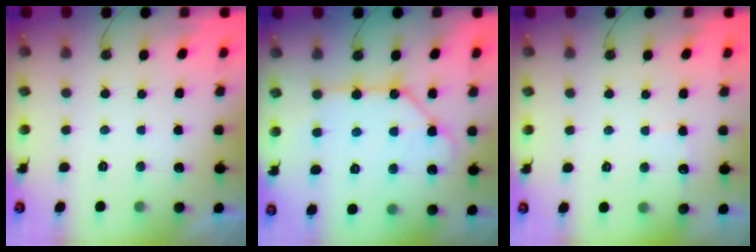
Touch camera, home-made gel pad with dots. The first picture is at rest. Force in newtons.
{"total": 13.1, "press": 13.1, "slide": 1.5}
{"total": 4.5, "press": 4.5, "slide": 0.5}